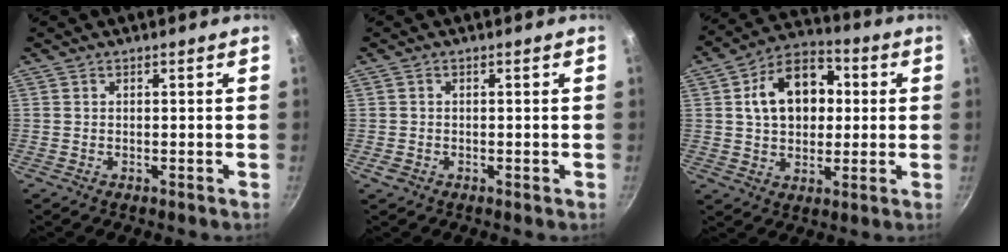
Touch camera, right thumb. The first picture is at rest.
{"total": 1.4, "force": [-0.6, 1.1, 0.7], "torque": [-0.010, 0.001, -0.010]}
{"total": 14.9, "force": [2.6, 10.7, 10.0], "torque": [-0.125, 0.020, 0.031]}